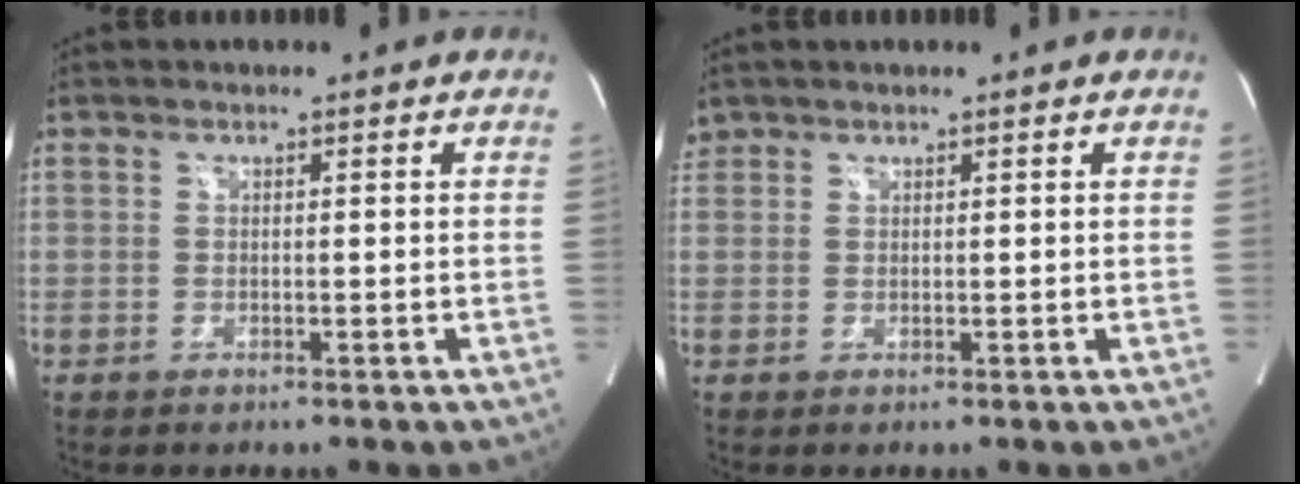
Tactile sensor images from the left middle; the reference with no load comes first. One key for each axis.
{"total": 1.6, "fx": 1.2, "fy": 1.0, "fz": 0.0, "tx": 0.000, "ty": 0.016, "tz": 0.024}